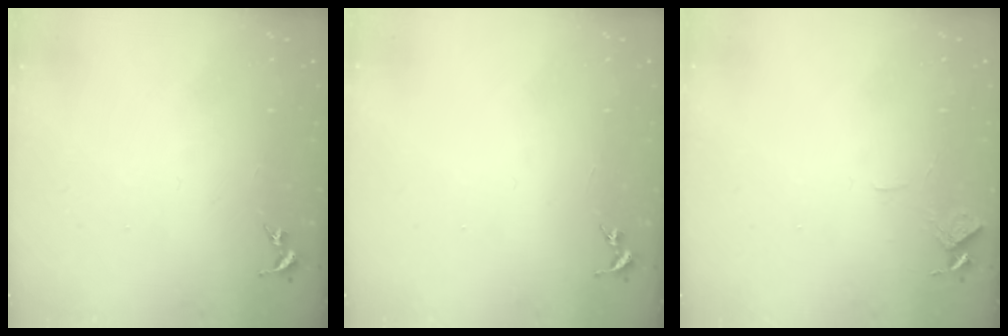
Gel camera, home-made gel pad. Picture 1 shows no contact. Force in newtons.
{"total": 0.0}
{"total": 4.6, "press": 4.5, "slide": 0.4}